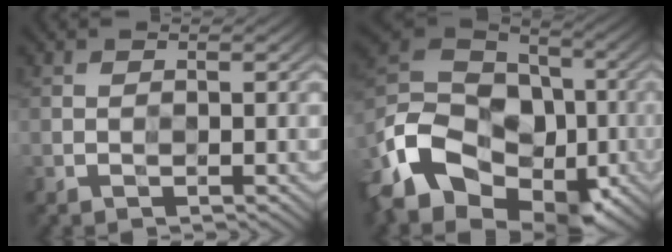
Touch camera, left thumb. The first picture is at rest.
{"total": 16.3, "force": [-7.2, 11.3, 9.3], "torque": [-0.232, -0.023, -0.141]}